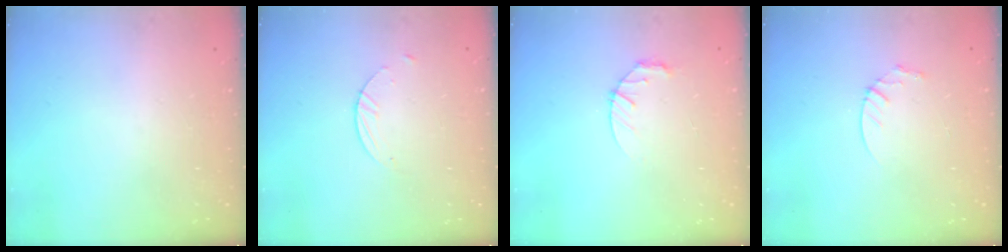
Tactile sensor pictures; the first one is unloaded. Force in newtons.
{"total": 2.1, "press": 2.1, "slide": 0.2}
{"total": 3.6, "press": 3.6, "slide": 0.5}
{"total": 3.6, "press": 3.6, "slide": 0.4}